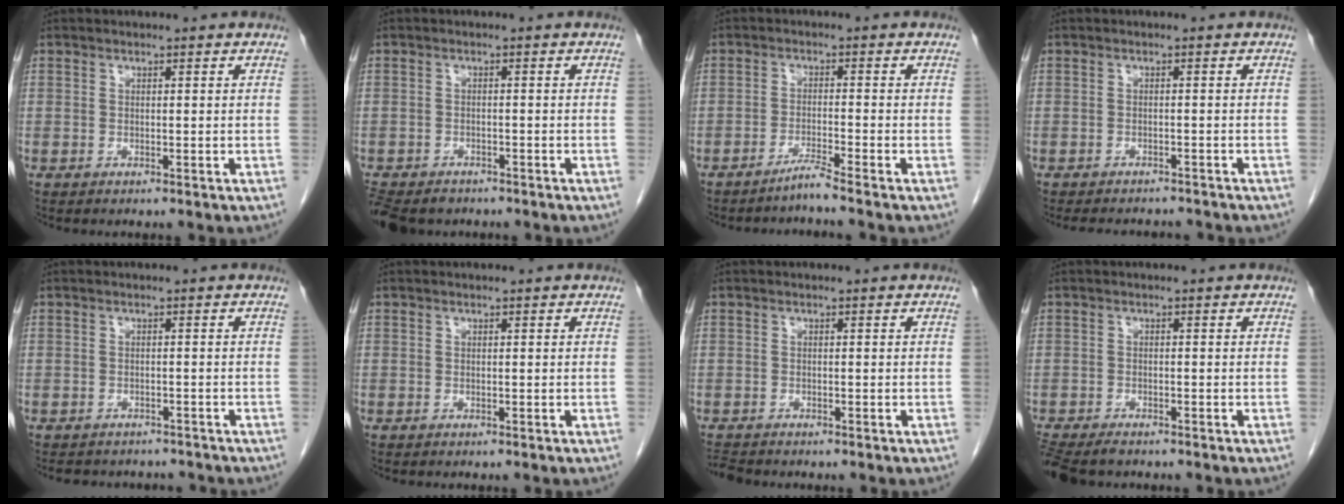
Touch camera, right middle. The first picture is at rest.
{"total": 10.5, "force": [-7.6, 5.9, 4.0], "torque": [-0.106, -0.018, -0.104]}
{"total": 2.7, "force": [-2.3, -1.0, 0.9], "torque": [-0.016, -0.007, -0.046]}
{"total": 7.5, "force": [-7.0, 2.0, 2.0], "torque": [-0.030, -0.003, -0.086]}
{"total": 7.0, "force": [-6.4, 2.6, 1.3], "torque": [-0.021, 0.003, -0.073]}
{"total": 0.0}
{"total": 2.0, "force": [-2.0, 0.3, 0.3], "torque": [-0.010, -0.010, -0.035]}
{"total": 7.5, "force": [-6.3, 2.4, 3.3], "torque": [-0.057, -0.011, -0.102]}